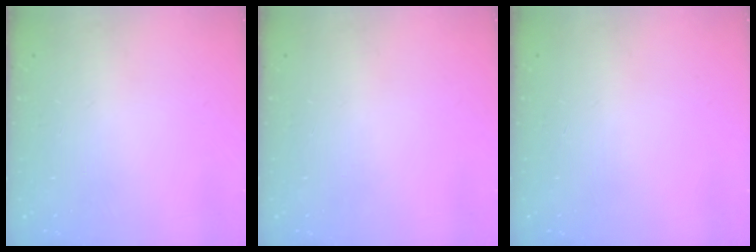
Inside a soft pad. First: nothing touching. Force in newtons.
{"total": 0.0}
{"total": 0.0}